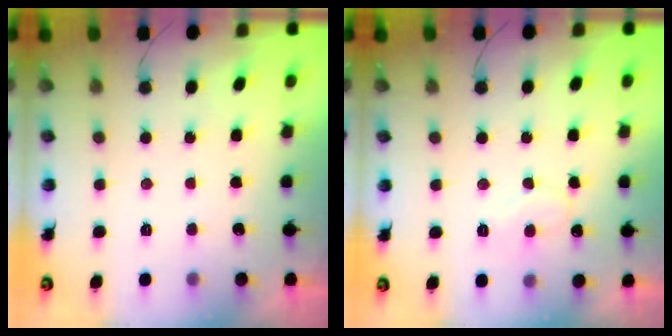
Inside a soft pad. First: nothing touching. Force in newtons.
{"total": 7.7, "press": 7.7, "slide": 0.3}